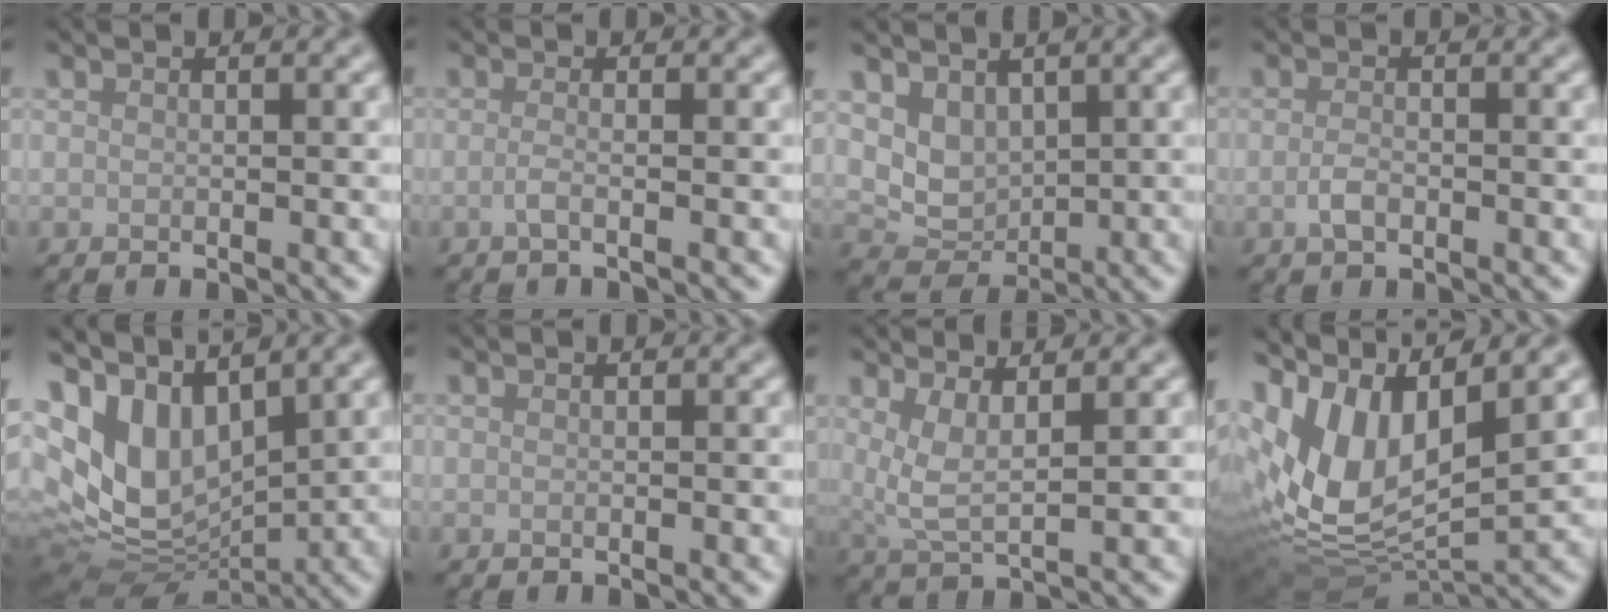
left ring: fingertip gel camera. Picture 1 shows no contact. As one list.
[{"total": 1.5, "force": [-0.7, 0.5, 1.3], "torque": [-0.020, -0.003, -0.019]}, {"total": 2.9, "force": [1.3, 2.1, 1.6], "torque": [-0.037, -0.012, 0.028]}, {"total": 1.5, "force": [-0.9, 0.6, 1.1], "torque": [-0.027, -0.002, -0.019]}, {"total": 9.9, "force": [3.7, 5.6, 7.2], "torque": [-0.150, 0.000, 0.081]}, {"total": 0.0}, {"total": 3.7, "force": [1.7, 1.0, 3.1], "torque": [-0.062, -0.002, 0.036]}, {"total": 12.4, "force": [3.7, 6.4, 10.0], "torque": [-0.220, 0.000, 0.070]}]